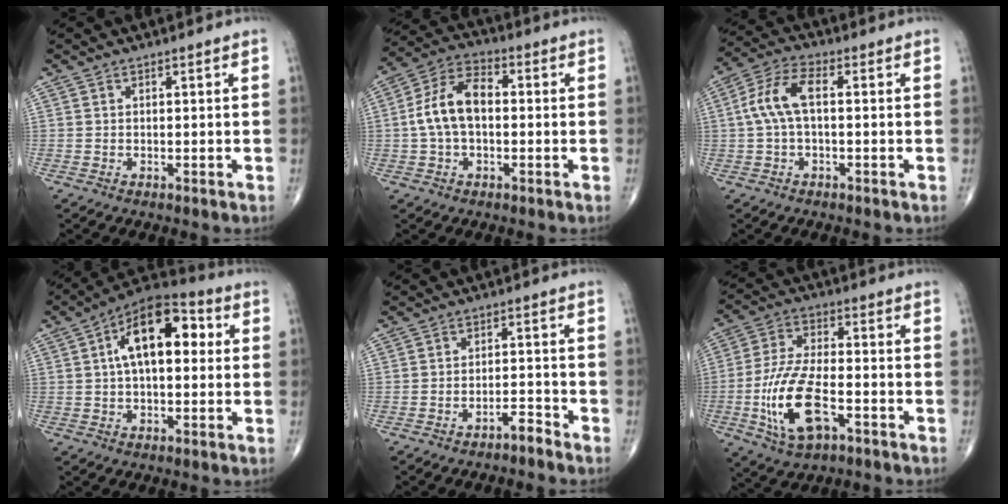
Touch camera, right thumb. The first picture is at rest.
{"total": 10.4, "force": [-0.1, 6.1, 8.4], "torque": [-0.163, 0.033, -0.009]}
{"total": 7.9, "force": [0.4, 3.6, 7.0], "torque": [-0.157, 0.028, 0.003]}
{"total": 15.0, "force": [2.9, 7.7, 12.5], "torque": [-0.188, 0.030, 0.038]}
{"total": 2.5, "force": [-2.3, 0.5, 1.1], "torque": [-0.015, 0.023, -0.037]}
{"total": 14.2, "force": [-4.8, 6.4, 11.8], "torque": [-0.242, 0.019, -0.084]}